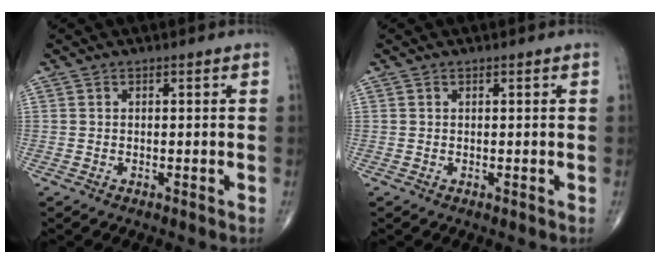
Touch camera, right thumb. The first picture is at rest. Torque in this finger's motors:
{"motor_torque": [0.67, -0.04, -0.04, -0.08, -0.03]}